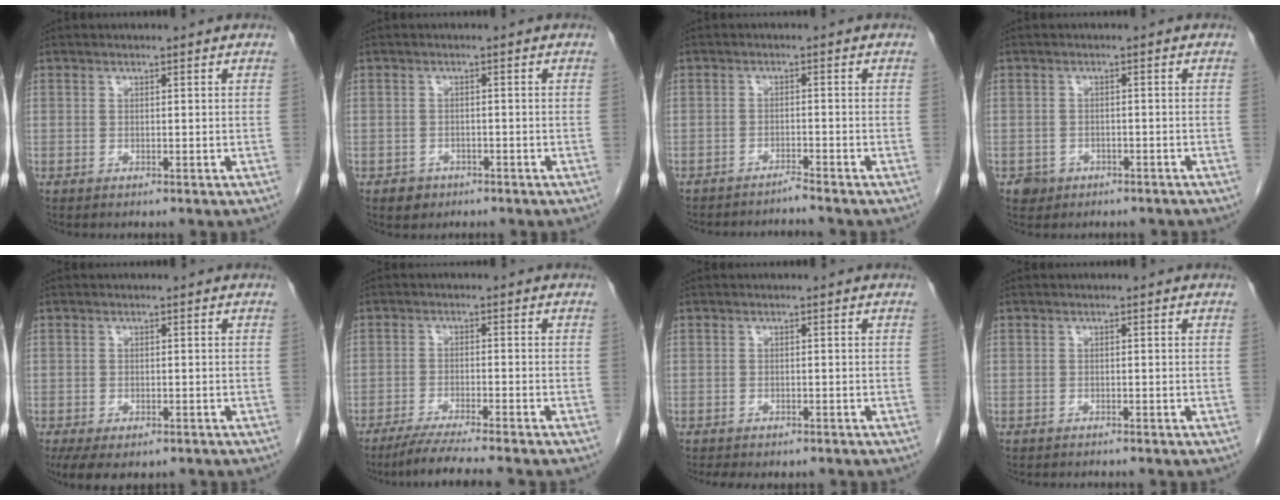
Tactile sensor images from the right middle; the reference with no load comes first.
{"total": 2.1, "force": [-1.3, 1.6, 0.3], "torque": [-0.007, 0.006, -0.015]}
{"total": 2.9, "force": [-2.8, -0.8, -0.1], "torque": [0.011, -0.005, -0.042]}
{"total": 2.9, "force": [-1.8, 2.2, 0.2], "torque": [-0.005, 0.010, -0.024]}
{"total": 7.0, "force": [-4.8, 3.3, 3.9], "torque": [-0.064, -0.011, -0.070]}
{"total": 7.8, "force": [-6.7, -1.1, 4.0], "torque": [-0.055, -0.026, -0.109]}
{"total": 3.8, "force": [-3.2, 1.5, 1.6], "torque": [-0.025, -0.006, -0.038]}
{"total": 1.9, "force": [-1.8, 0.6, 0.6], "torque": [-0.013, -0.002, -0.021]}